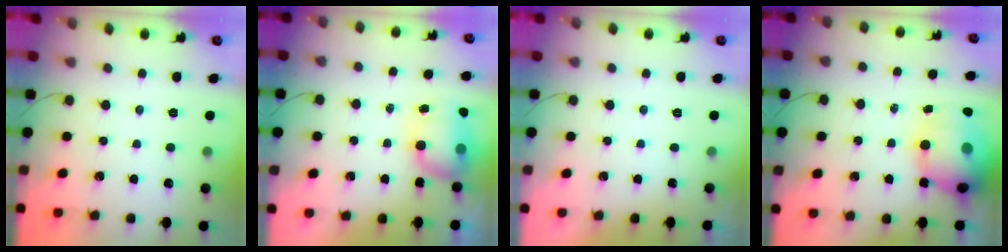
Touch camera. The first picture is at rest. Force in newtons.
{"total": 7.4, "press": 7.3, "slide": 1.0}
{"total": 0.0}
{"total": 18.9, "press": 18.4, "slide": 4.5}